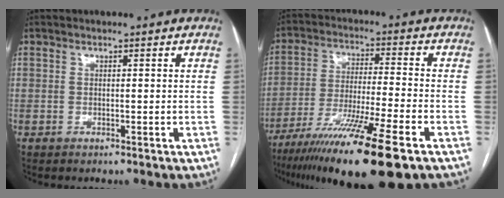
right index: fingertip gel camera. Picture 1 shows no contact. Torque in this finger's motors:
{"motor_torque": [1.59, -0.56, 1.05, 0.21]}